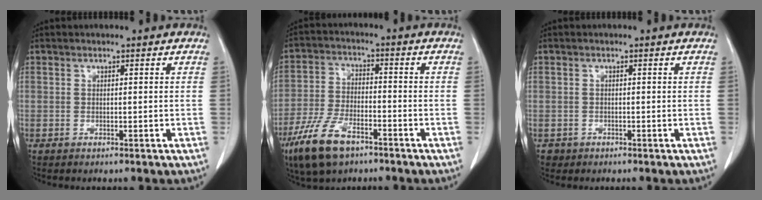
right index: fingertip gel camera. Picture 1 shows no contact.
{"total": 11.0, "force": [-6.8, 4.4, 7.5], "torque": [-0.163, -0.009, -0.124]}
{"total": 1.9, "force": [-0.7, 1.8, 0.0], "torque": [-0.001, 0.005, -0.010]}